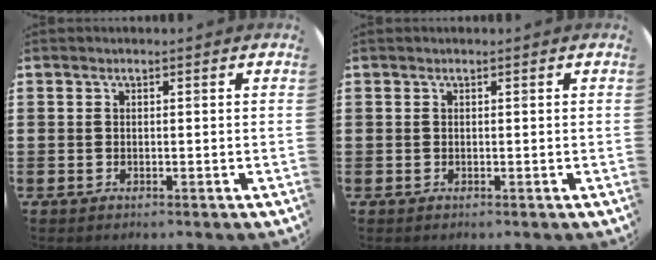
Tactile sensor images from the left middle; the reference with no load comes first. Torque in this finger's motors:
{"motor_torque": [0.06, -0.60, 0.11, 0.04]}